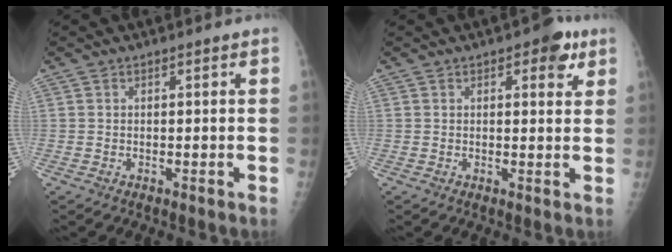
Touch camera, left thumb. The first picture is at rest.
{"total": 4.8, "force": [2.4, 2.4, 3.4], "torque": [-0.020, -0.006, 0.022]}